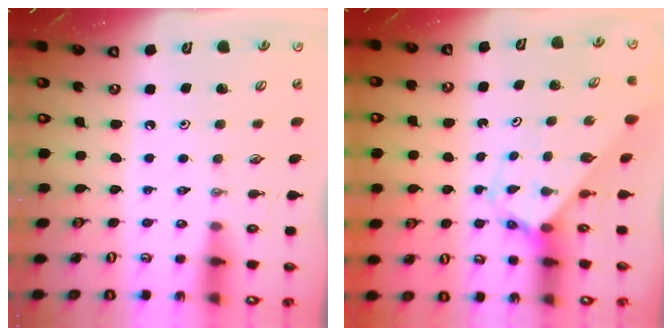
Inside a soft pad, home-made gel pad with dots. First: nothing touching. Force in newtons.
{"total": 2.9, "press": 2.9, "slide": 0.2}